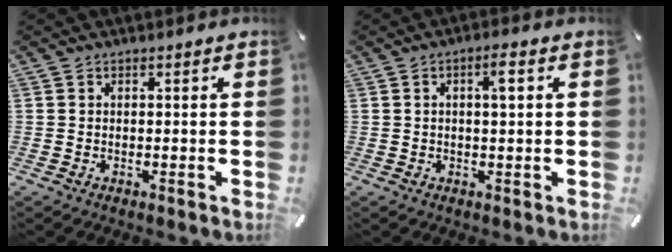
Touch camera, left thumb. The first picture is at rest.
{"total": 3.4, "force": [0.8, 0.7, 3.2], "torque": [-0.055, 0.001, 0.009]}